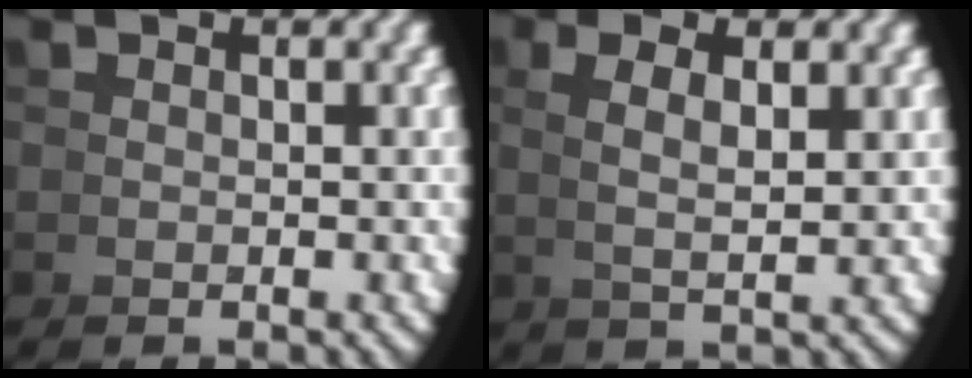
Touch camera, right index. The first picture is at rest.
{"total": 3.1, "force": [1.8, -0.1, 2.6], "torque": [-0.038, 0.009, 0.037]}